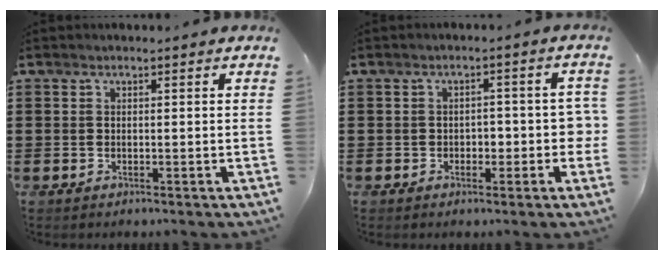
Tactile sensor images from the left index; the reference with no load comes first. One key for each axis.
{"total": 3.0, "fx": -0.9, "fy": 2.0, "fz": 2.0, "tx": -0.034, "ty": 0.005, "tz": -0.024}